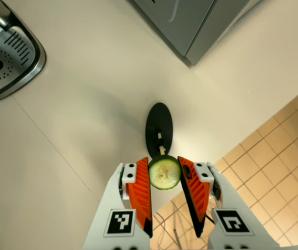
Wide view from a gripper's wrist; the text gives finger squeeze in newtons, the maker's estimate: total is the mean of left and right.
{"total": 8.1, "left": 7.9, "right": 8.4}